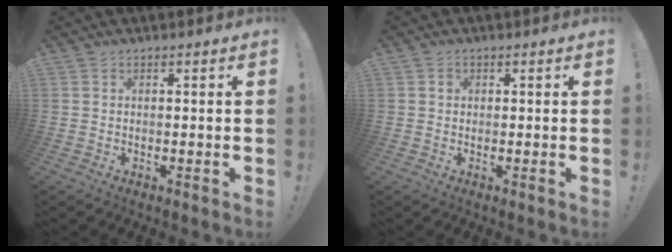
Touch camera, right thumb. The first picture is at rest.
{"total": 1.0, "force": [0.1, 1.0, 0.4], "torque": [-0.001, 0.002, 0.000]}